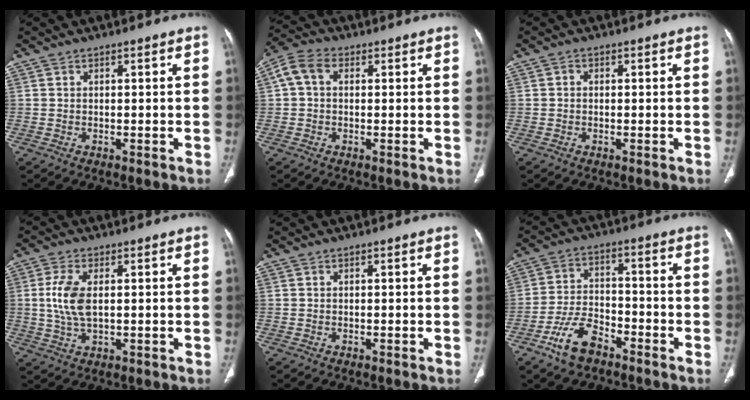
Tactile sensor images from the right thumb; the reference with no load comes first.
{"total": 5.6, "force": [1.0, 4.0, 3.9], "torque": [-0.078, 0.023, 0.014]}
{"total": 0.9, "force": [-0.1, 0.7, 0.4], "torque": [-0.004, 0.002, -0.004]}
{"total": 7.3, "force": [0.7, 3.6, 6.3], "torque": [-0.146, -0.004, 0.015]}
{"total": 0.0}
{"total": 9.0, "force": [-5.7, 4.6, 5.3], "torque": [-0.098, 0.031, -0.108]}